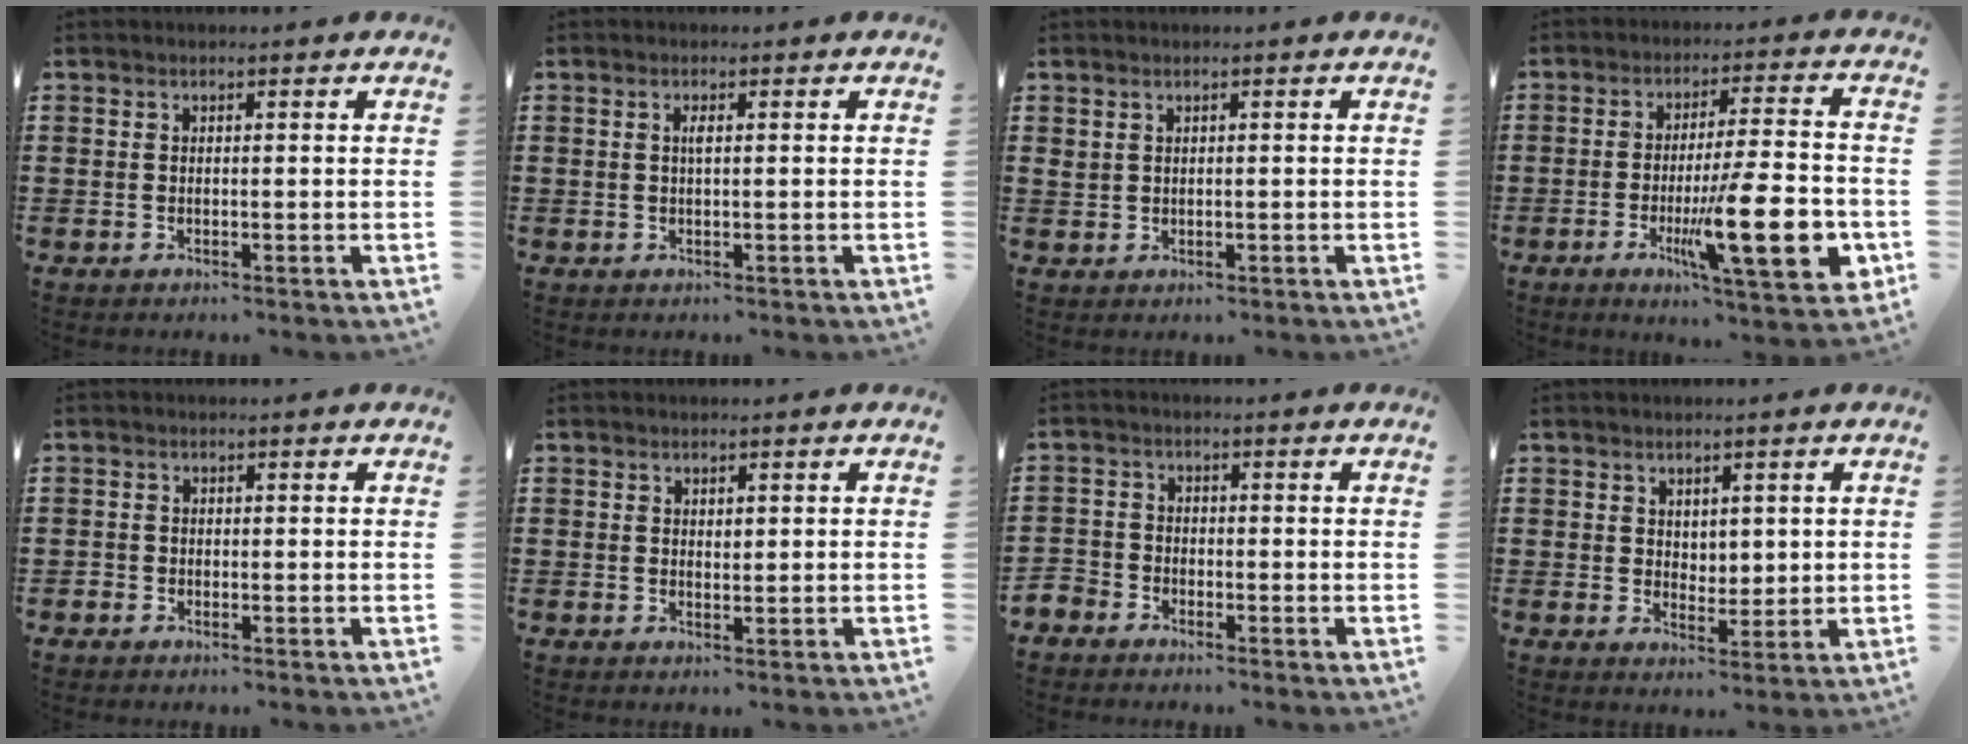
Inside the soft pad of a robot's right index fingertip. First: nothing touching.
{"total": 1.1, "force": [0.2, 0.2, 1.0], "torque": [-0.021, 0.001, 0.003]}
{"total": 0.9, "force": [0.5, 0.6, 0.4], "torque": [-0.011, 0.005, 0.008]}
{"total": 16.1, "force": [-4.5, 3.3, 15.1], "torque": [-0.248, -0.011, -0.067]}
{"total": 0.9, "force": [-0.6, 0.7, 0.1], "torque": [-0.003, 0.001, -0.013]}
{"total": 0.9, "force": [0.6, 0.5, 0.4], "torque": [-0.009, 0.004, 0.011]}
{"total": 2.6, "force": [-2.3, 1.2, -0.2], "torque": [-0.013, -0.003, -0.055]}
{"total": 3.2, "force": [2.1, 2.3, 0.6], "torque": [-0.013, 0.004, 0.039]}